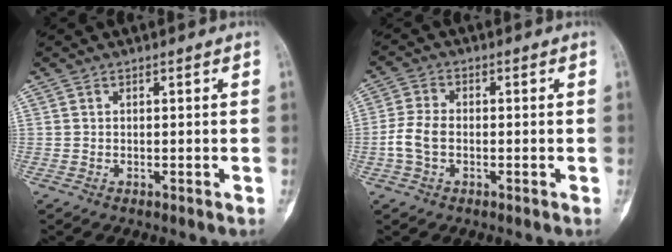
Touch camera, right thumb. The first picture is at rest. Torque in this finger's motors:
{"motor_torque": [0.19, 0.02, 0.61, -0.36, 0.17]}